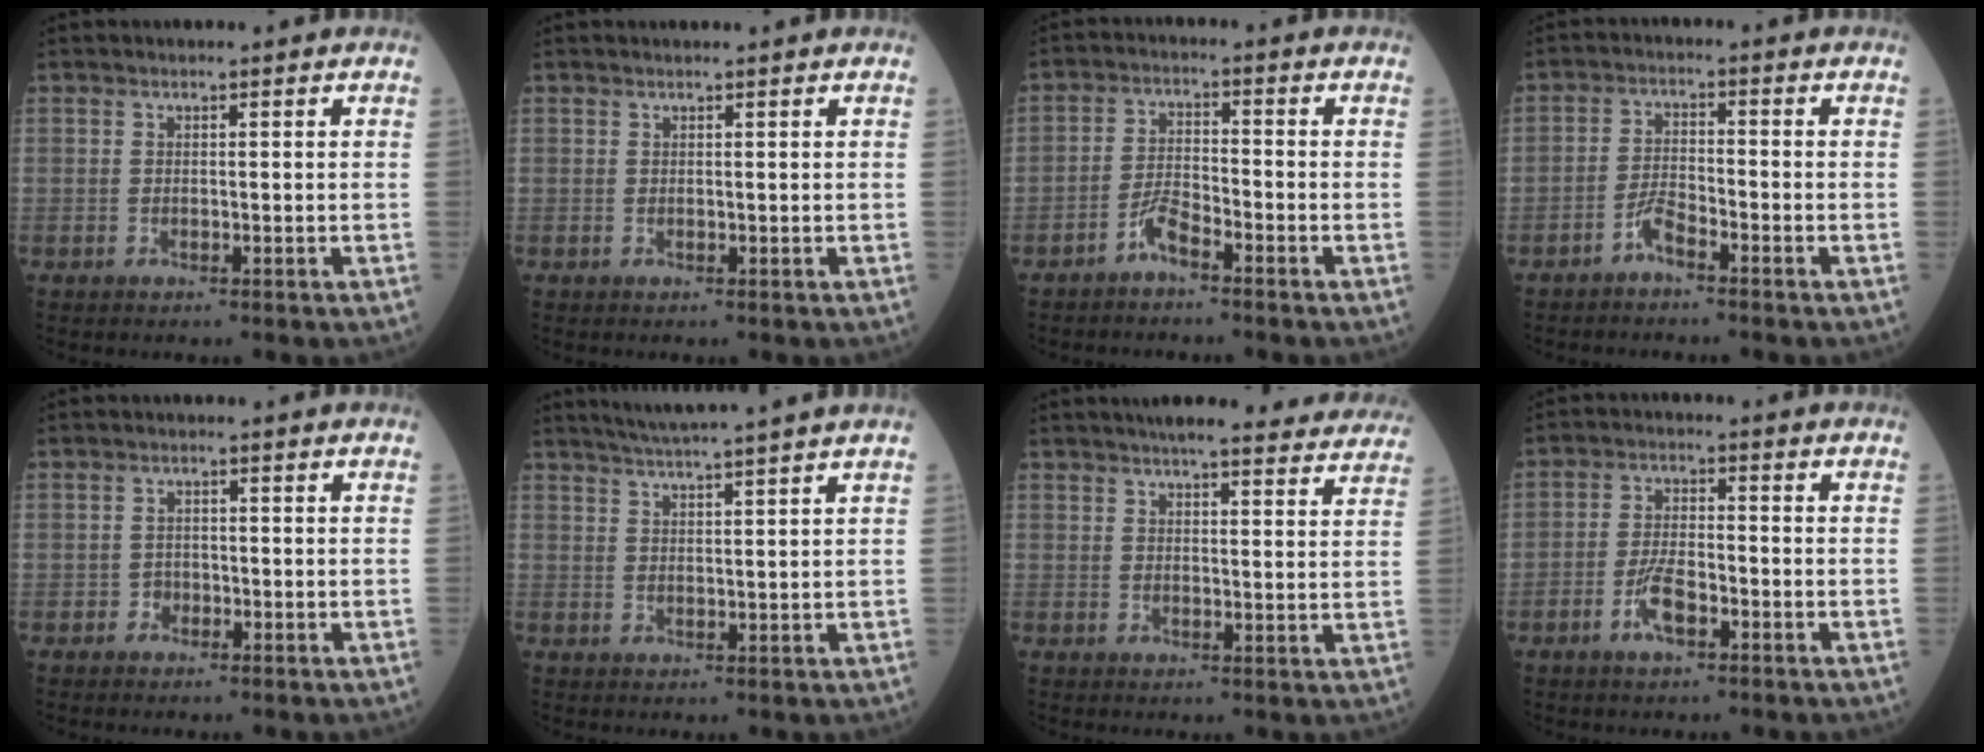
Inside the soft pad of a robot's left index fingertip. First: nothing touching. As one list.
[{"total": 1.0, "force": [0.9, -0.1, 0.4], "torque": [-0.006, 0.010, 0.019]}, {"total": 3.6, "force": [-2.8, 0.5, 2.1], "torque": [-0.044, 0.000, -0.057]}, {"total": 3.0, "force": [-2.4, 0.4, 1.7], "torque": [-0.037, 0.000, -0.049]}, {"total": 1.4, "force": [-0.9, 1.0, 0.2], "torque": [0.002, 0.004, -0.018]}, {"total": 8.5, "force": [7.4, -1.7, 3.9], "torque": [-0.062, 0.015, 0.107]}, {"total": 19.4, "force": [17.9, 2.7, 7.1], "torque": [-0.079, -0.002, 0.205]}, {"total": 5.0, "force": [-2.7, 1.6, 3.9], "torque": [-0.082, 0.000, -0.051]}]